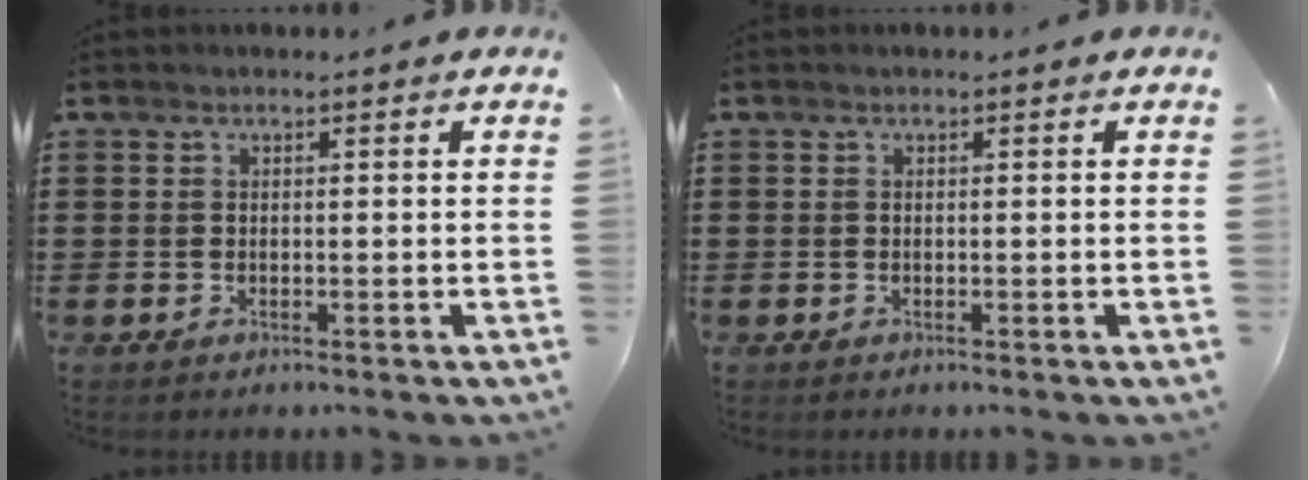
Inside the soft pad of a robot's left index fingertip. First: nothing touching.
{"total": 0.0}